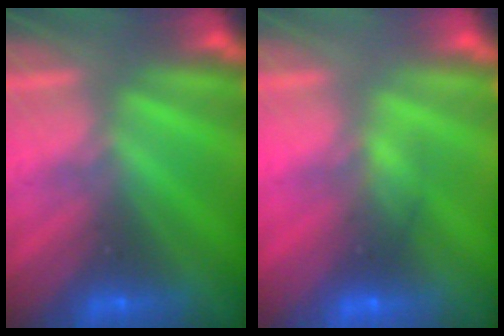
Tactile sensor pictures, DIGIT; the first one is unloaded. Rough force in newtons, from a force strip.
{"total": 2.9}